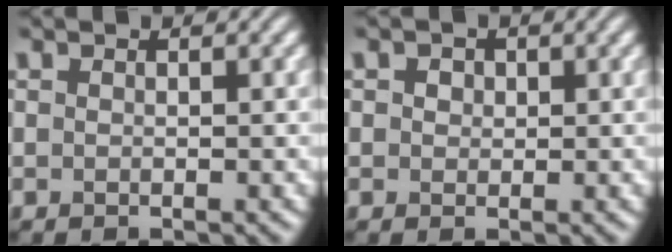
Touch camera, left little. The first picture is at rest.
{"total": 1.4, "force": [0.5, 1.1, 0.6], "torque": [-0.008, 0.005, -0.001]}